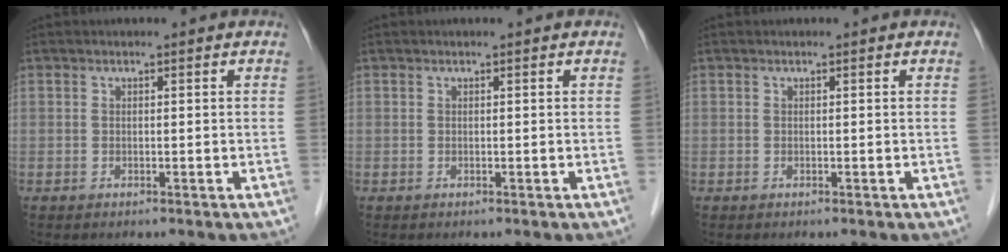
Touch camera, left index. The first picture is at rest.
{"total": 0.0}
{"total": 0.0}